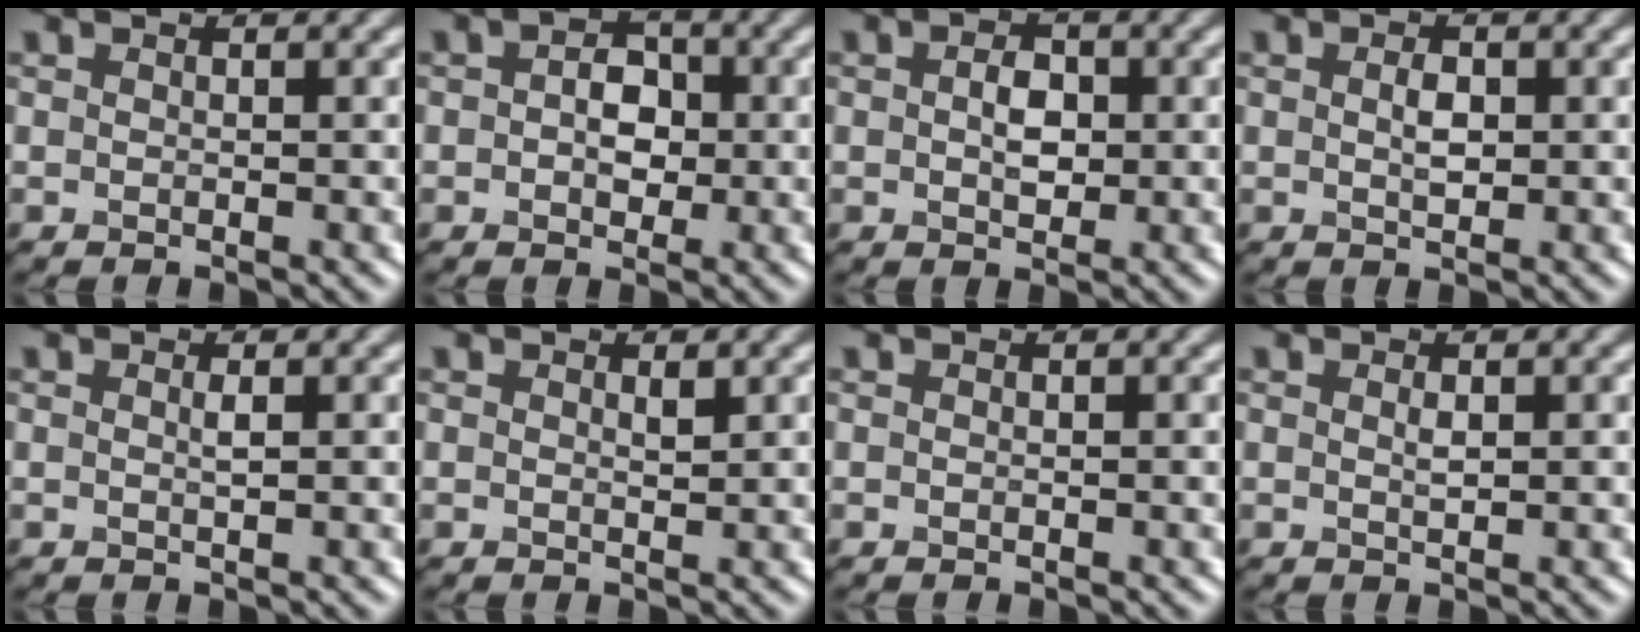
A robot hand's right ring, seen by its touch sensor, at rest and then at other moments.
{"total": 3.1, "force": [0.0, 2.3, 2.1], "torque": [-0.033, 0.004, -0.006]}
{"total": 2.6, "force": [0.1, 1.6, 2.0], "torque": [-0.036, 0.001, 0.001]}
{"total": 1.6, "force": [0.2, 0.9, 1.3], "torque": [-0.027, 0.000, 0.005]}
{"total": 0.7, "force": [0.2, 0.1, 0.6], "torque": [-0.012, 0.002, 0.003]}
{"total": 0.7, "force": [0.5, 0.2, 0.5], "torque": [-0.009, -0.003, 0.008]}
{"total": 0.0}
{"total": 0.7, "force": [0.3, 0.2, 0.6], "torque": [-0.013, 0.000, 0.006]}